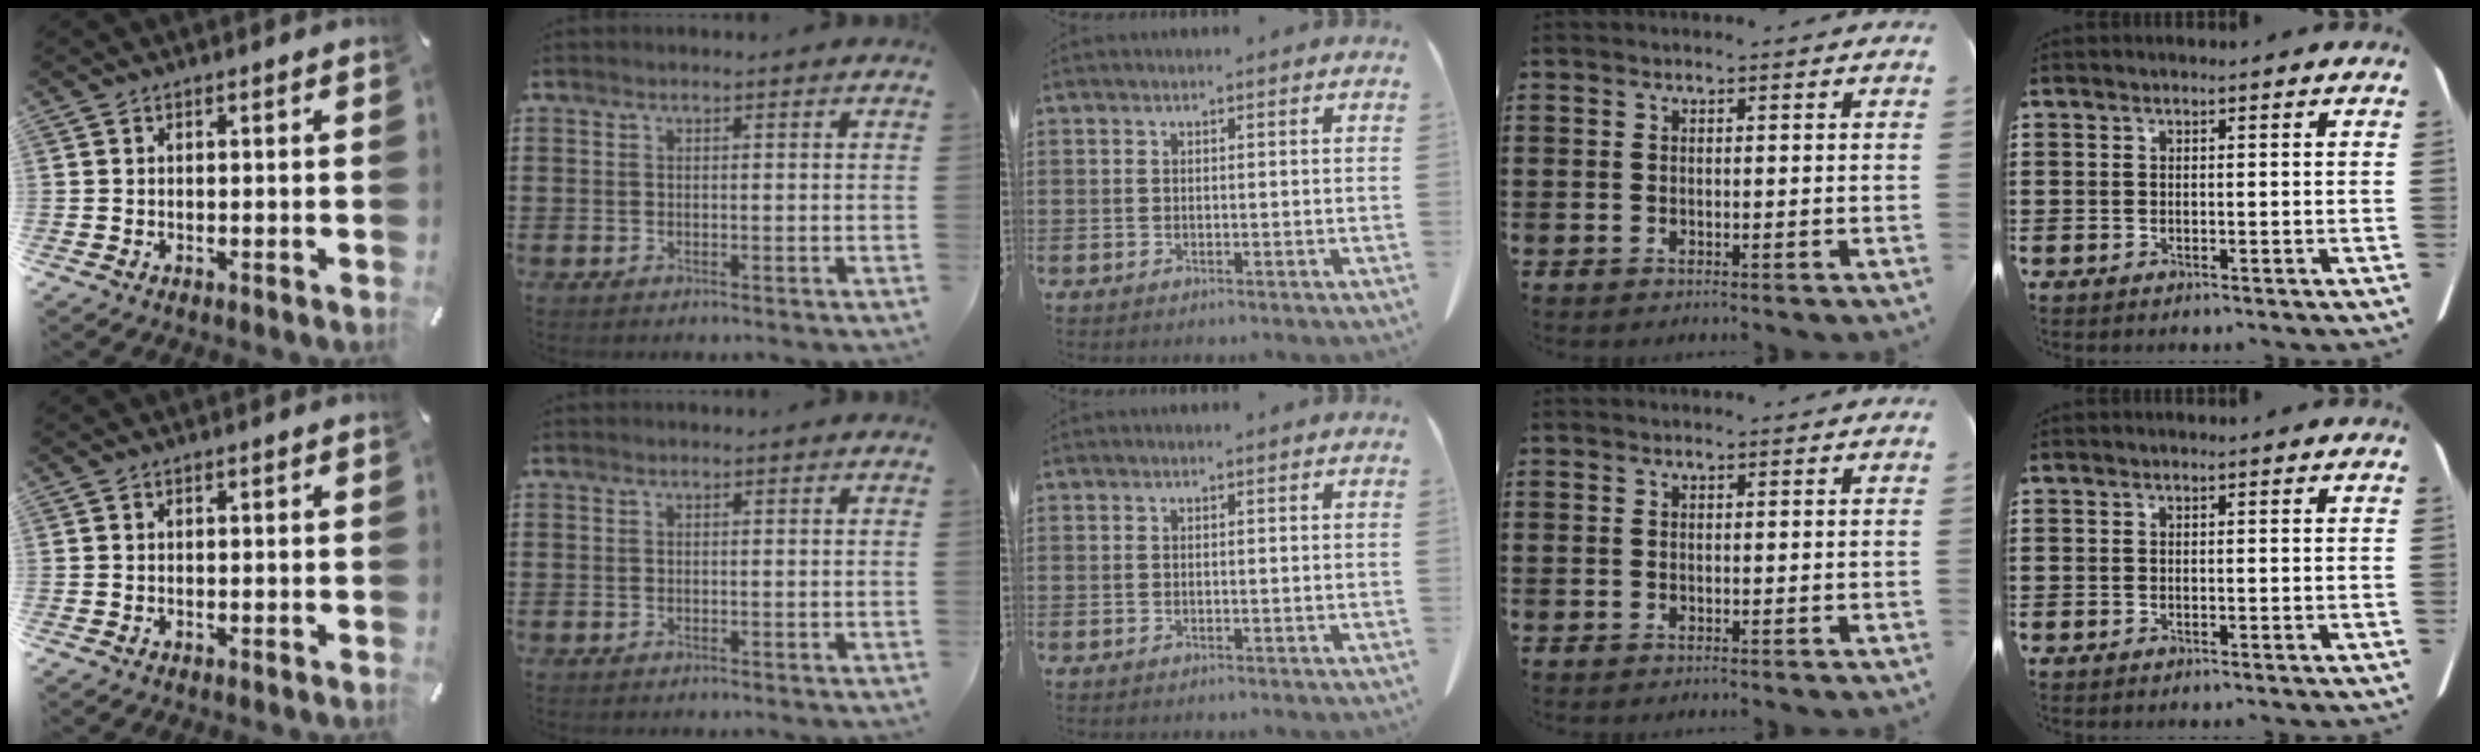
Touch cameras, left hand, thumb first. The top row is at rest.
{}